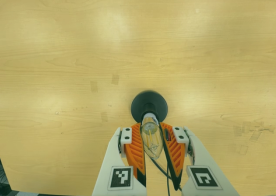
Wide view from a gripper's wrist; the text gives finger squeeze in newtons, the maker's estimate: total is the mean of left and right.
{"total": 19.1, "left": 20.9, "right": 17.3}